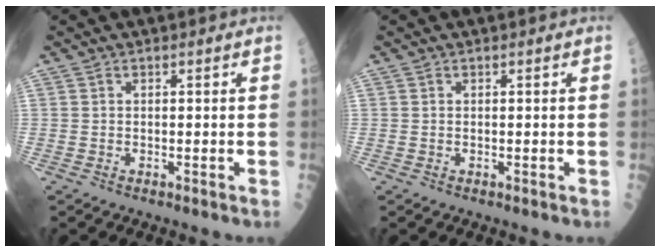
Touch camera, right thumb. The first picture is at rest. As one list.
[{"total": 0.0}]